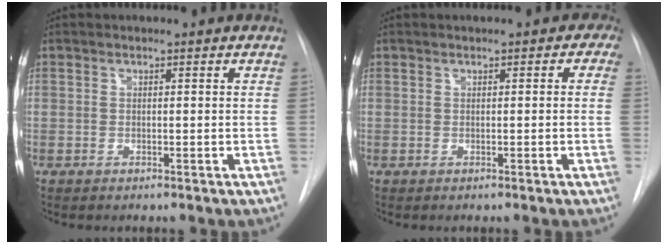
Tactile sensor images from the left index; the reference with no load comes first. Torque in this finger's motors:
{"motor_torque": [0.57, -0.80, -0.05, 0.02]}